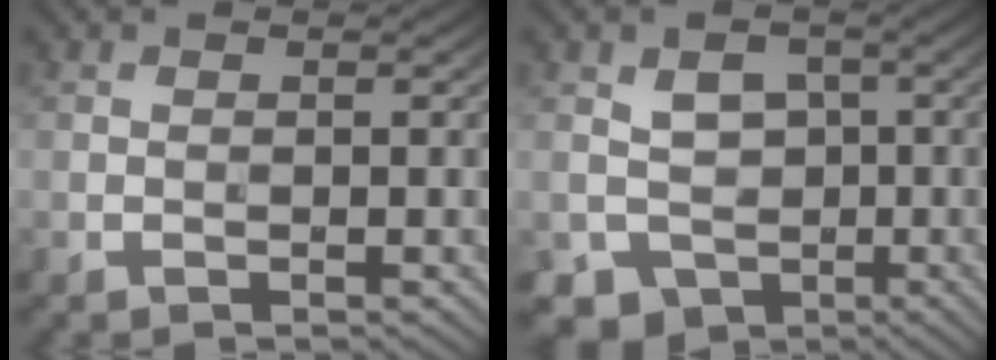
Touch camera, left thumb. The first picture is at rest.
{"total": 6.2, "force": [-1.5, 5.4, 2.8], "torque": [-0.049, -0.008, -0.031]}